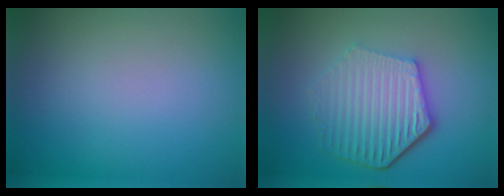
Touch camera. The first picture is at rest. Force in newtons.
{"total": 6.1, "press": 4.6, "slide": 4.0}